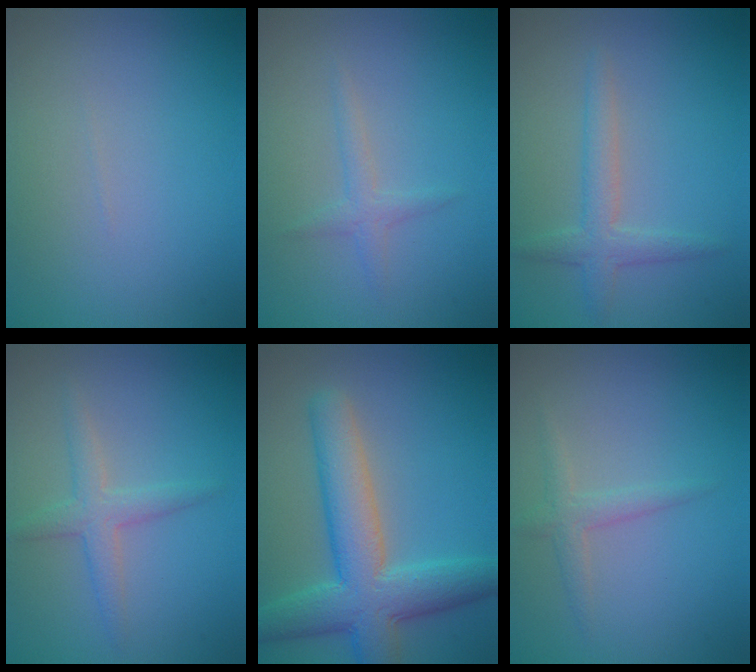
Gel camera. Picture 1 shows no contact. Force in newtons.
{"total": 1.5, "press": 1.5, "slide": 0.0}
{"total": 2.4, "press": 2.4, "slide": 0.1}
{"total": 2.4, "press": 2.4, "slide": 0.0}
{"total": 7.7, "press": 7.7, "slide": 0.4}
{"total": 1.6, "press": 1.6, "slide": 0.1}